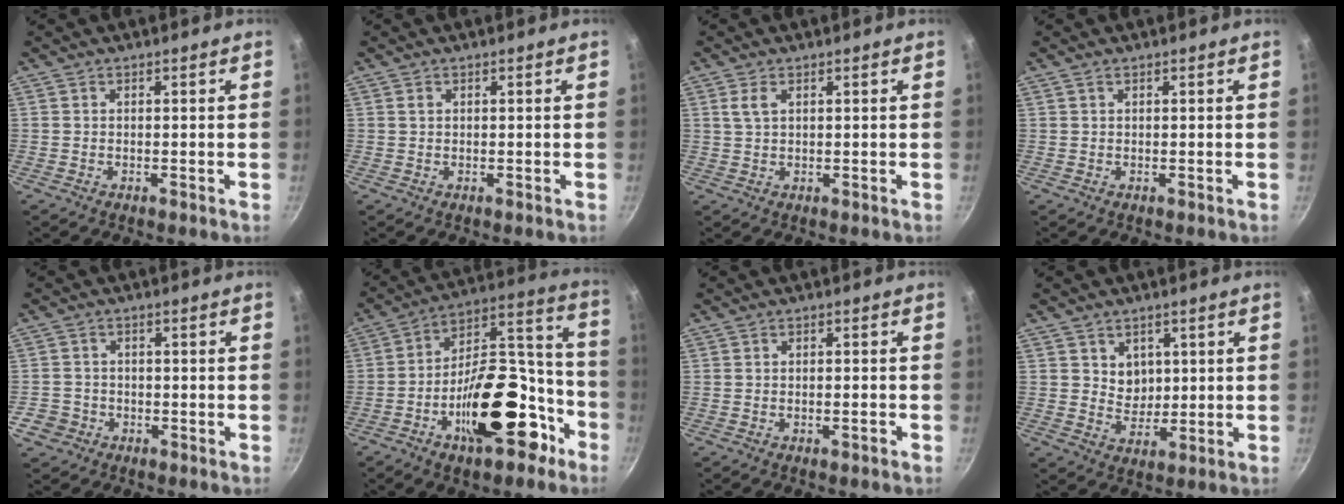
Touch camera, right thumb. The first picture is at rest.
{"total": 0.5, "force": [0.3, 0.3, 0.3], "torque": [-0.006, -0.002, 0.005]}
{"total": 2.4, "force": [1.0, 1.1, 1.9], "torque": [-0.038, -0.003, 0.022]}
{"total": 0.6, "force": [0.4, 0.2, 0.4], "torque": [-0.008, 0.002, 0.008]}
{"total": 4.2, "force": [-1.8, 3.8, 0.5], "torque": [0.004, 0.025, -0.029]}
{"total": 23.9, "force": [-10.6, 12.5, 17.3], "torque": [-0.214, 0.097, -0.164]}
{"total": 1.4, "force": [-0.8, 0.3, 1.2], "torque": [-0.019, 0.006, -0.013]}
{"total": 5.0, "force": [1.6, 4.3, 1.8], "torque": [-0.007, -0.016, 0.033]}